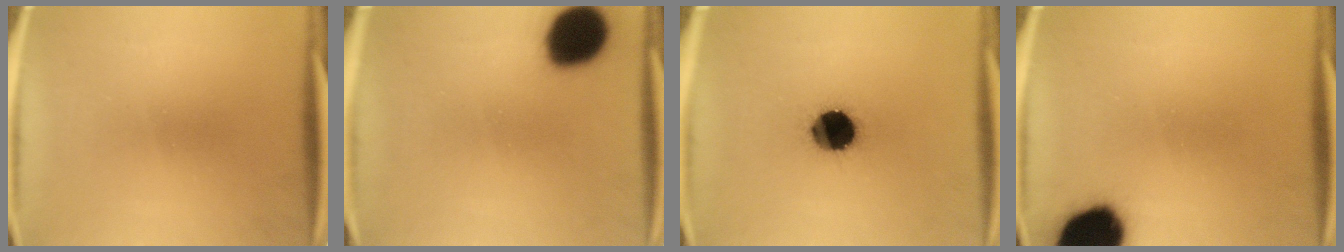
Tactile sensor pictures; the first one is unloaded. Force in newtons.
{"total": 16.6}
{"total": 14.1}
{"total": 18.1}